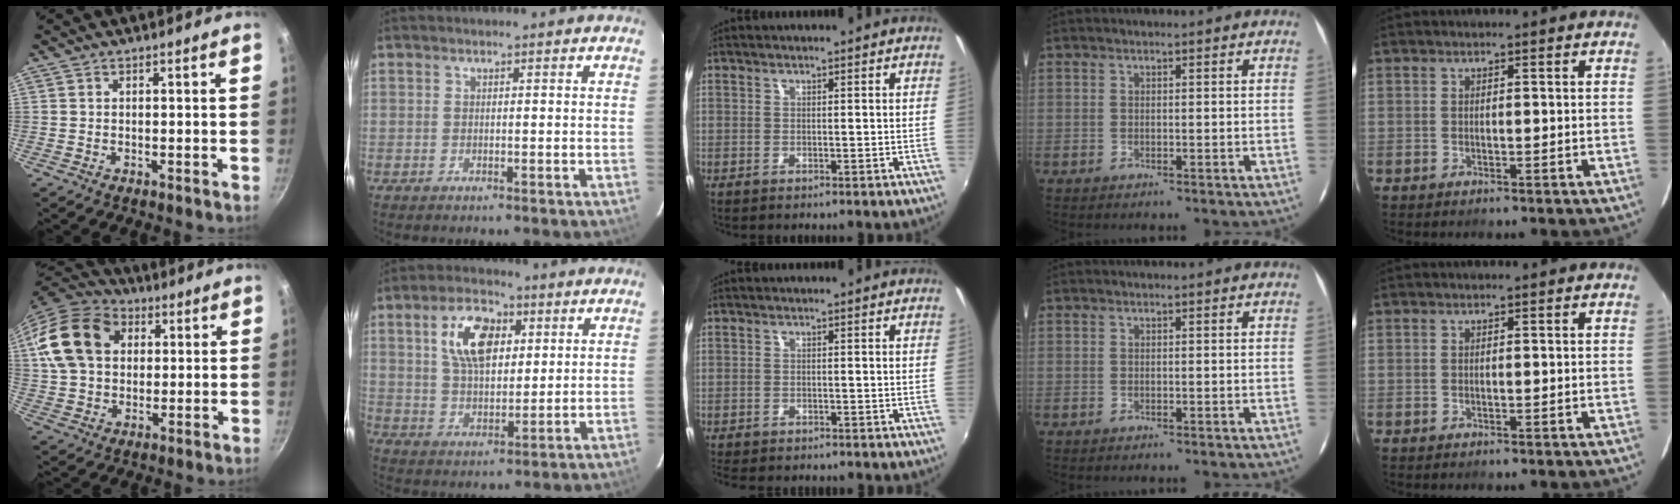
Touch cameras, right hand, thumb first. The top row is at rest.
{"thumb": {"total": 18.9, "force": [5.0, 14.0, 11.6], "torque": [-0.212, 0.020, 0.082]}, "index": {"total": 11.3, "force": [4.0, 6.2, 8.6], "torque": [-0.158, 0.021, 0.075]}, "middle": {"total": 4.0, "force": [-3.5, 1.1, 1.4], "torque": [-0.038, -0.018, -0.056]}}